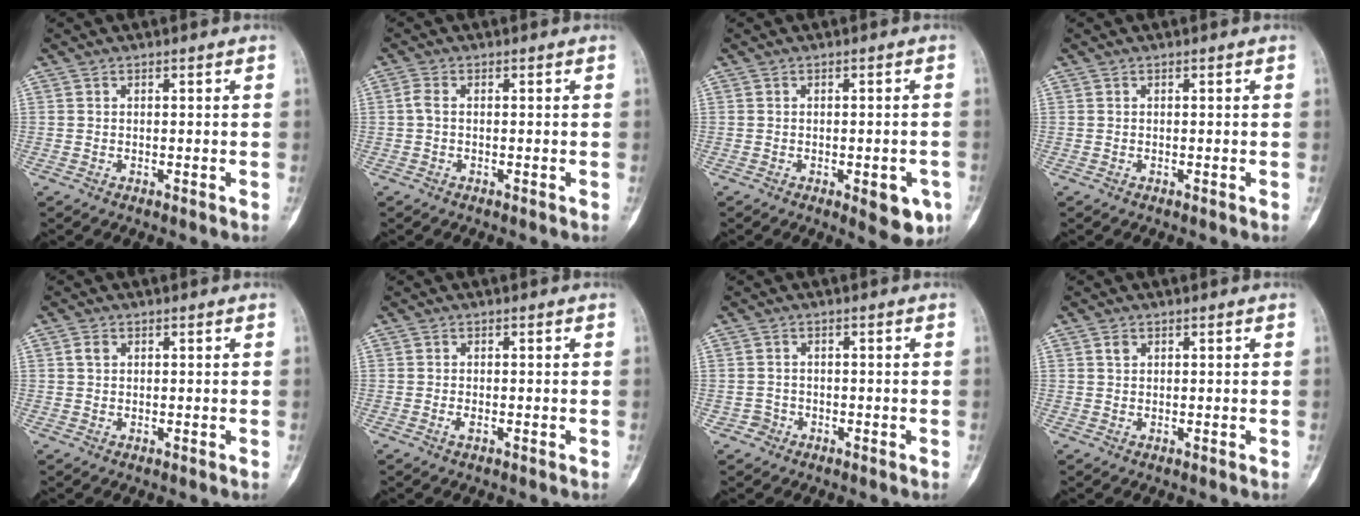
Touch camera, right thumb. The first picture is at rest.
{"total": 1.6, "force": [-0.1, 0.8, 1.4], "torque": [-0.033, 0.000, -0.005]}
{"total": 6.7, "force": [-2.6, 2.7, 5.5], "torque": [-0.047, 0.003, -0.025]}
{"total": 0.0}
{"total": 1.3, "force": [0.4, 1.0, 0.8], "torque": [-0.013, 0.003, 0.007]}
{"total": 0.9, "force": [-0.4, 0.4, 0.8], "torque": [-0.015, -0.001, -0.008]}
{"total": 1.7, "force": [-0.9, 1.4, -0.2], "torque": [0.016, 0.009, -0.021]}
{"total": 1.1, "force": [0.5, 0.8, 0.5], "torque": [-0.005, 0.000, 0.009]}